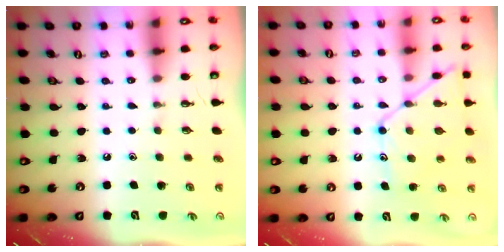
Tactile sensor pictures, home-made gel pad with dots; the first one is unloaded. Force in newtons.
{"total": 12.4, "press": 12.4, "slide": 1.0}